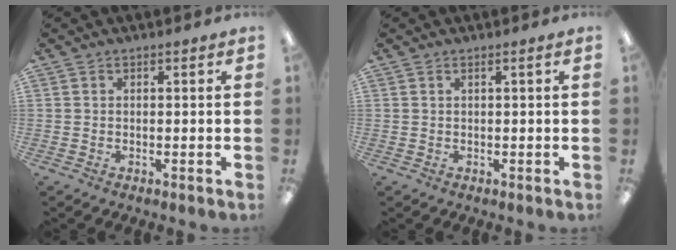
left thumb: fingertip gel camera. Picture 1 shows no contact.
{"total": 0.8, "force": [0.2, -0.1, 0.8], "torque": [-0.012, -0.004, 0.003]}